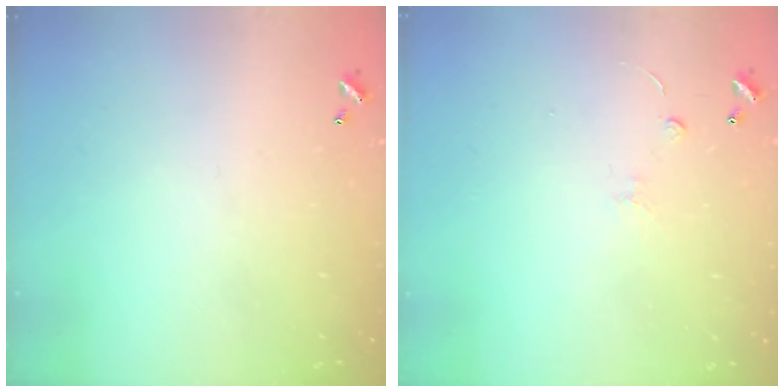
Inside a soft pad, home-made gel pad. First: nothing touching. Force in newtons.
{"total": 1.6, "press": 1.5, "slide": 0.4}